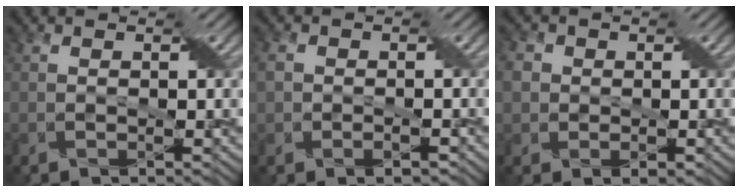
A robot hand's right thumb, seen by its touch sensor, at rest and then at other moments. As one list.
[{"total": 3.5, "force": [-0.6, 2.6, 2.2], "torque": [-0.041, -0.005, -0.012]}, {"total": 5.2, "force": [0.2, 4.6, 2.4], "torque": [-0.065, 0.010, -0.010]}]